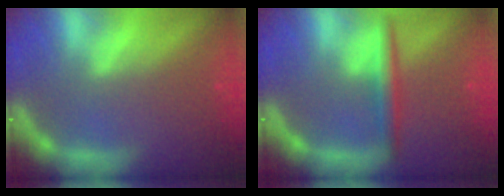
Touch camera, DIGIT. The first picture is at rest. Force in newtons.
{"total": 3.0}